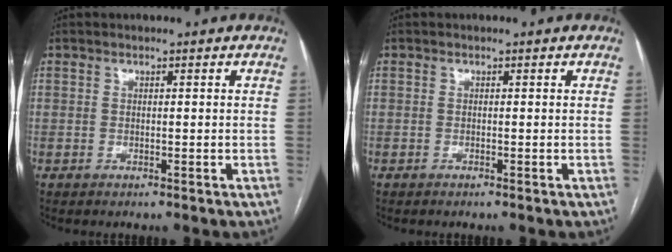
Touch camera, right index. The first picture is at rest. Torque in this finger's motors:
{"motor_torque": [-0.03, -0.05, -0.03, -0.01]}